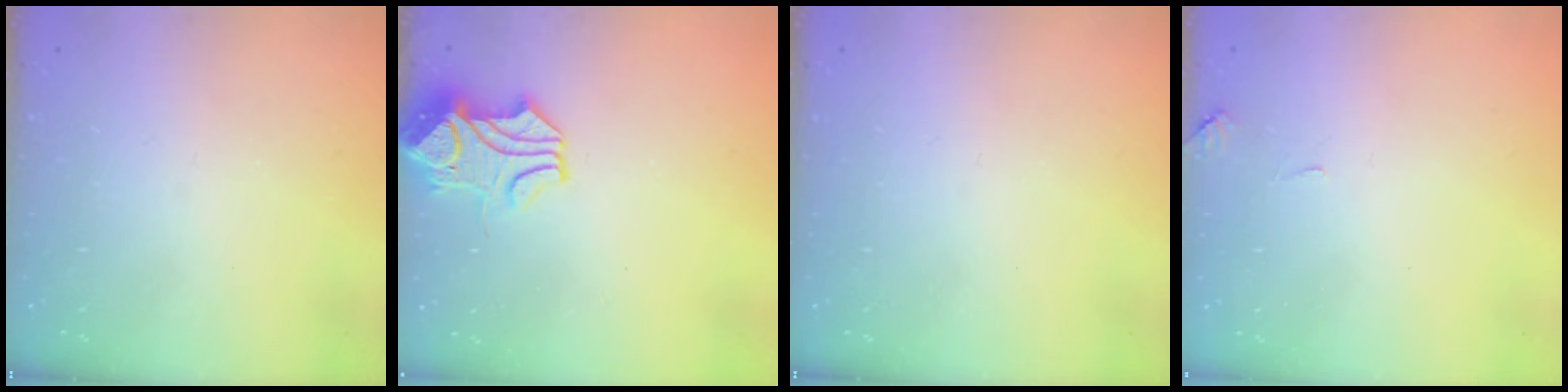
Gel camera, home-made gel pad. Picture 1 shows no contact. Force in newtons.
{"total": 2.1, "press": 2.0, "slide": 0.7}
{"total": 0.0}
{"total": 2.9, "press": 2.9, "slide": 0.3}